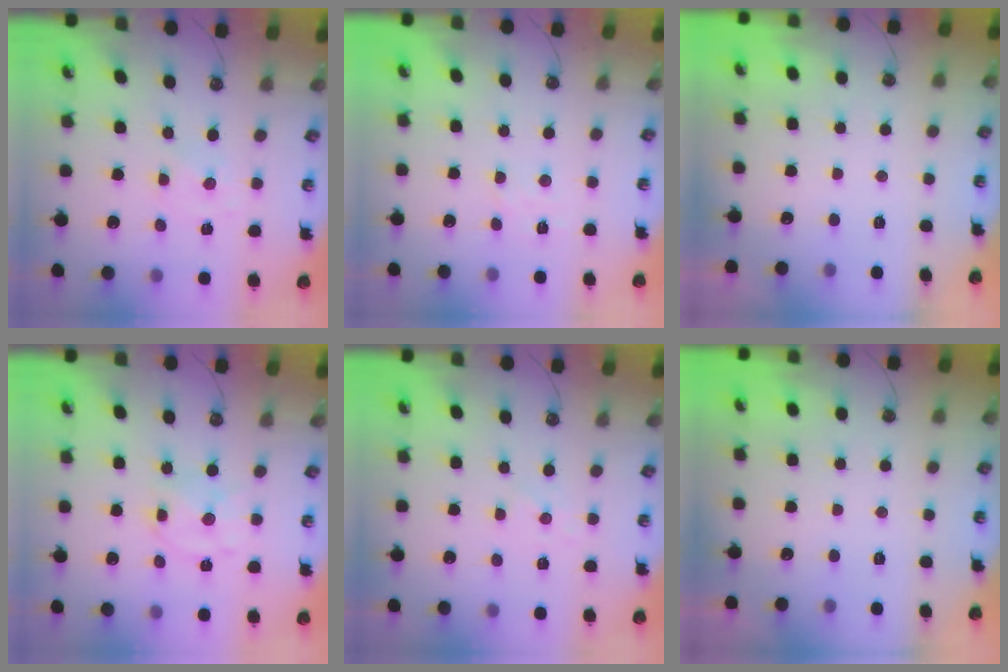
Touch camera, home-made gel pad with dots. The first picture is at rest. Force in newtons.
{"total": 2.9, "press": 2.9, "slide": 0.4}
{"total": 0.0}
{"total": 8.0, "press": 8.0, "slide": 0.5}
{"total": 2.8, "press": 2.8, "slide": 0.3}
{"total": 0.0}